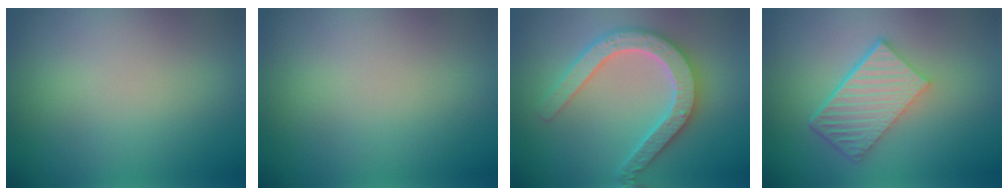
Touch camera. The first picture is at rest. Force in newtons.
{"total": 0.0}
{"total": 5.3, "press": 5.2, "slide": 1.0}
{"total": 6.1, "press": 4.2, "slide": 4.4}